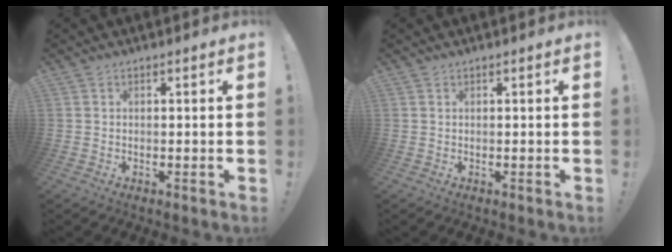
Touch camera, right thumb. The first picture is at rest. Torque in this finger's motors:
{"motor_torque": [-0.17, -0.05, -0.16, 0.06, -0.13]}